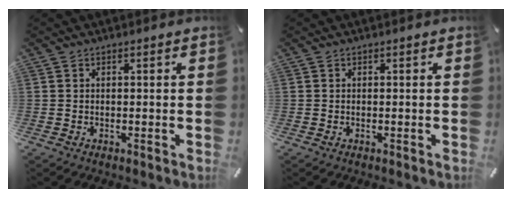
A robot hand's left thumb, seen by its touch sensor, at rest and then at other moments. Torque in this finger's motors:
{"motor_torque": [0.03, 0.13, 0.00, -0.10, 0.00]}